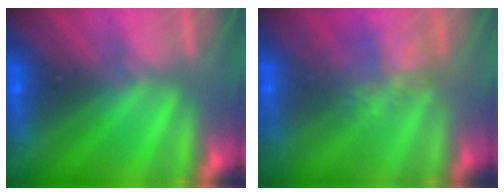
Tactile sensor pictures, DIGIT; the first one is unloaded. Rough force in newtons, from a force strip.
{"total": 3.5}